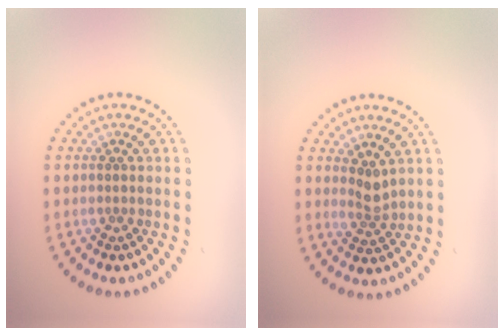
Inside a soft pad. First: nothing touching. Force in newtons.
{"total": 1.9, "press": 1.4, "slide": 1.3}